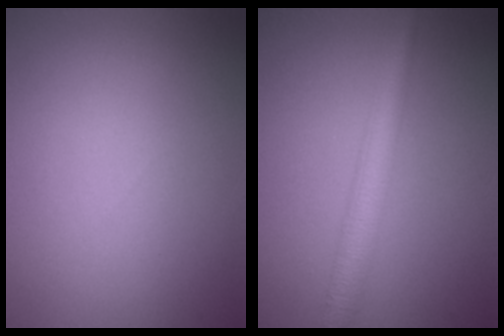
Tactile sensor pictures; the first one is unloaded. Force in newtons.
{"total": 3.7, "press": 3.7, "slide": 0.0}